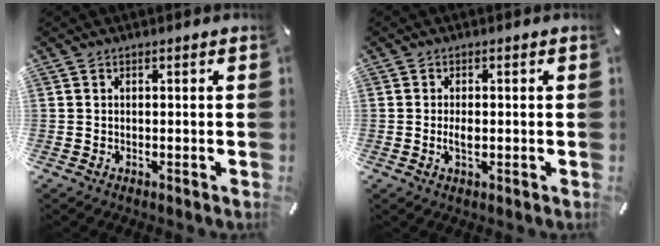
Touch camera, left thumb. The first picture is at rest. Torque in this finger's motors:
{"motor_torque": [0.54, 0.46, 0.47, 0.08, 0.04]}